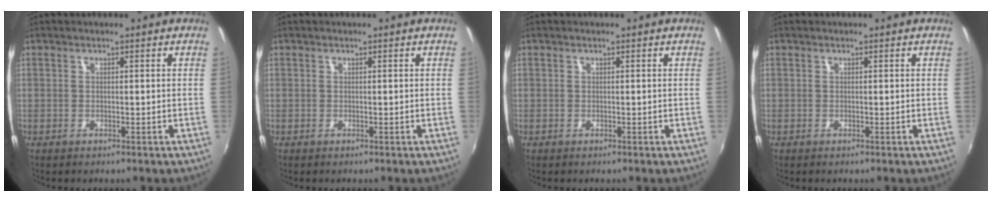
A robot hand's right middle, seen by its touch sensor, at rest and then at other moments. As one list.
[{"total": 0.0}, {"total": 0.0}, {"total": 0.0}]